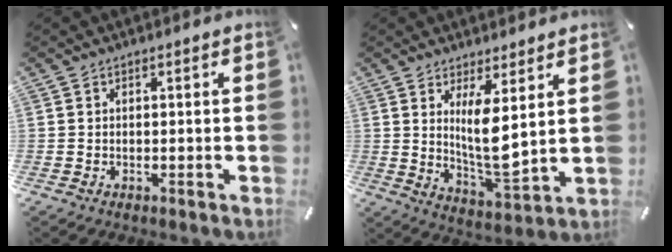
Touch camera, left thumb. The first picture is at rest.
{"total": 10.0, "force": [3.6, 3.0, 8.8], "torque": [-0.173, -0.038, 0.058]}